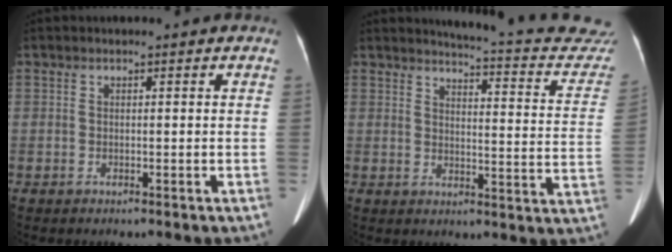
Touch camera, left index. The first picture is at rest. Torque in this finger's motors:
{"motor_torque": [0.13, -0.69, -0.04, -0.02]}